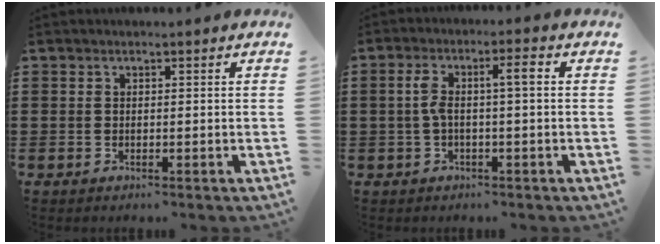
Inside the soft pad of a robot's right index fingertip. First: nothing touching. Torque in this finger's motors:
{"motor_torque": [0.71, -0.22, 0.15, 0.08]}